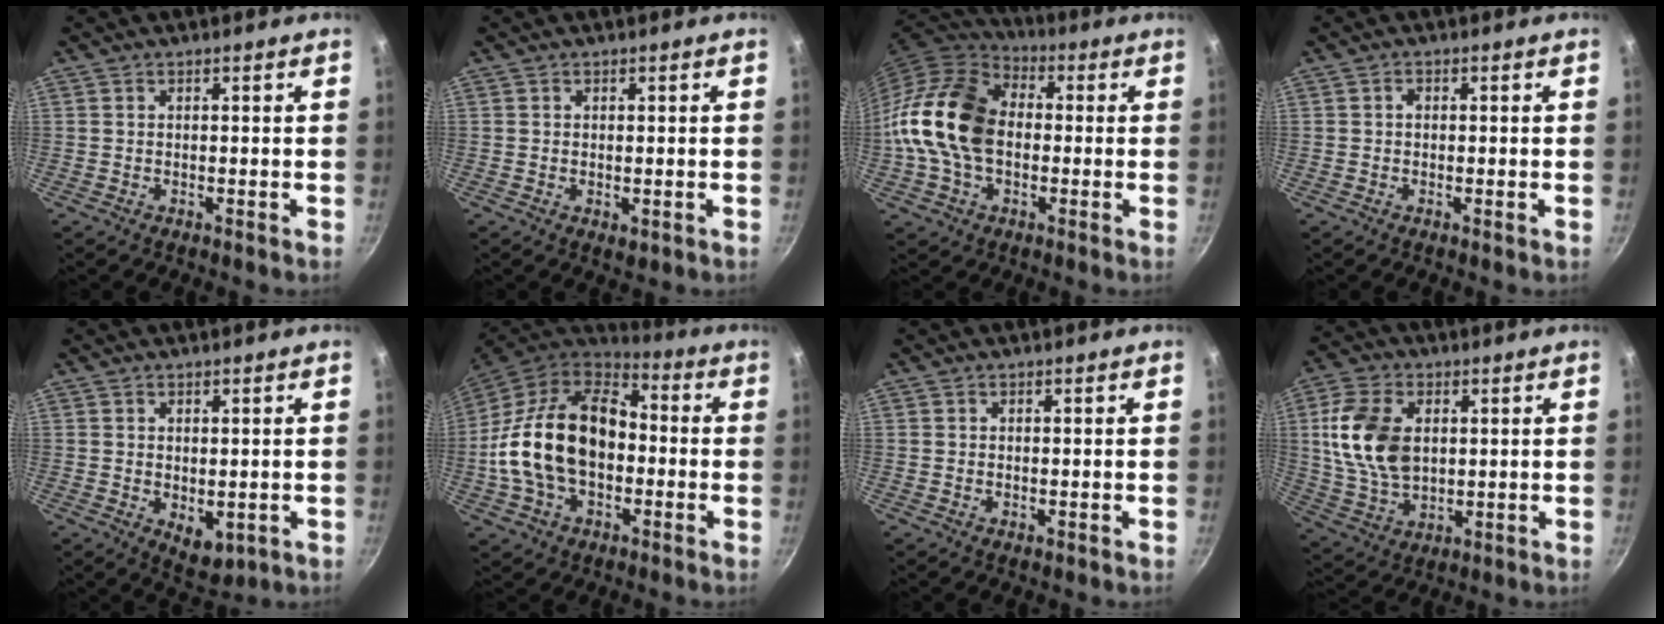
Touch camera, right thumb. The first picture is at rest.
{"total": 1.6, "force": [-0.1, 1.0, 1.3], "torque": [-0.019, -0.005, -0.001]}
{"total": 18.9, "force": [-0.6, 13.8, 13.0], "torque": [-0.218, 0.035, -0.023]}
{"total": 1.0, "force": [-0.1, 0.8, 0.7], "torque": [-0.012, 0.005, -0.004]}
{"total": 5.4, "force": [-0.6, 3.5, 4.1], "torque": [-0.048, -0.013, 0.001]}
{"total": 21.8, "force": [-1.7, 14.5, 16.2], "torque": [-0.273, 0.042, -0.038]}
{"total": 0.6, "force": [0.0, 0.4, 0.5], "torque": [-0.008, 0.000, -0.001]}
{"total": 14.3, "force": [2.3, 9.4, 10.6], "torque": [-0.189, -0.008, 0.049]}